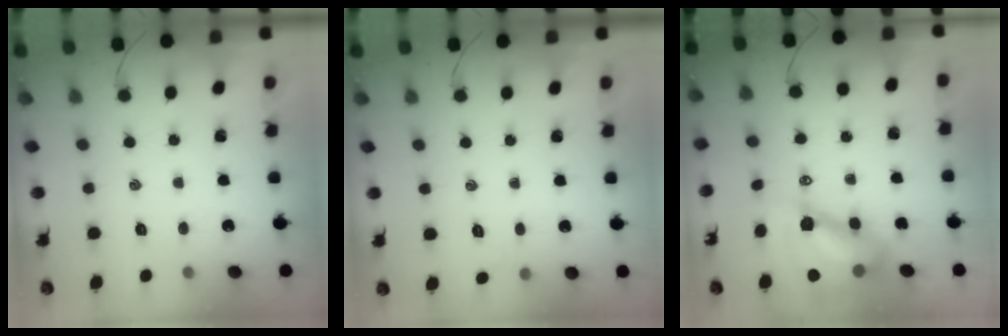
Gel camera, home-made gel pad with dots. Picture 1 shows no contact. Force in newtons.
{"total": 3.6, "press": 3.4, "slide": 1.0}
{"total": 12.8, "press": 12.2, "slide": 3.7}